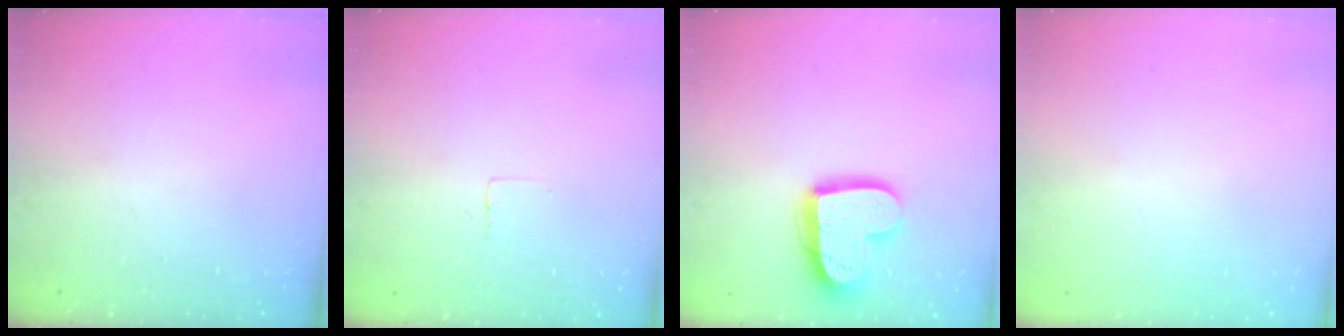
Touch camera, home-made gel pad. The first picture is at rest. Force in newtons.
{"total": 2.4, "press": 2.4, "slide": 0.1}
{"total": 15.9, "press": 15.8, "slide": 1.4}
{"total": 0.0}